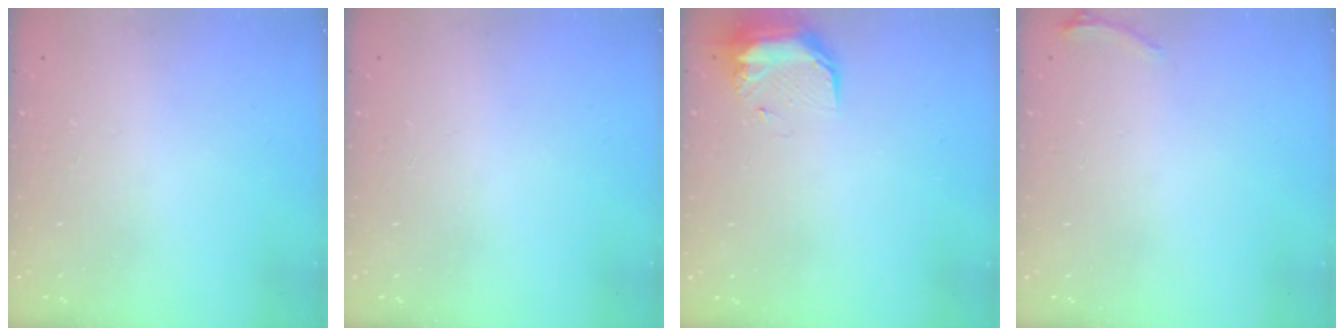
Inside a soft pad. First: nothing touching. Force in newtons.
{"total": 0.0}
{"total": 11.4, "press": 9.6, "slide": 6.1}
{"total": 5.0, "press": 4.7, "slide": 1.9}